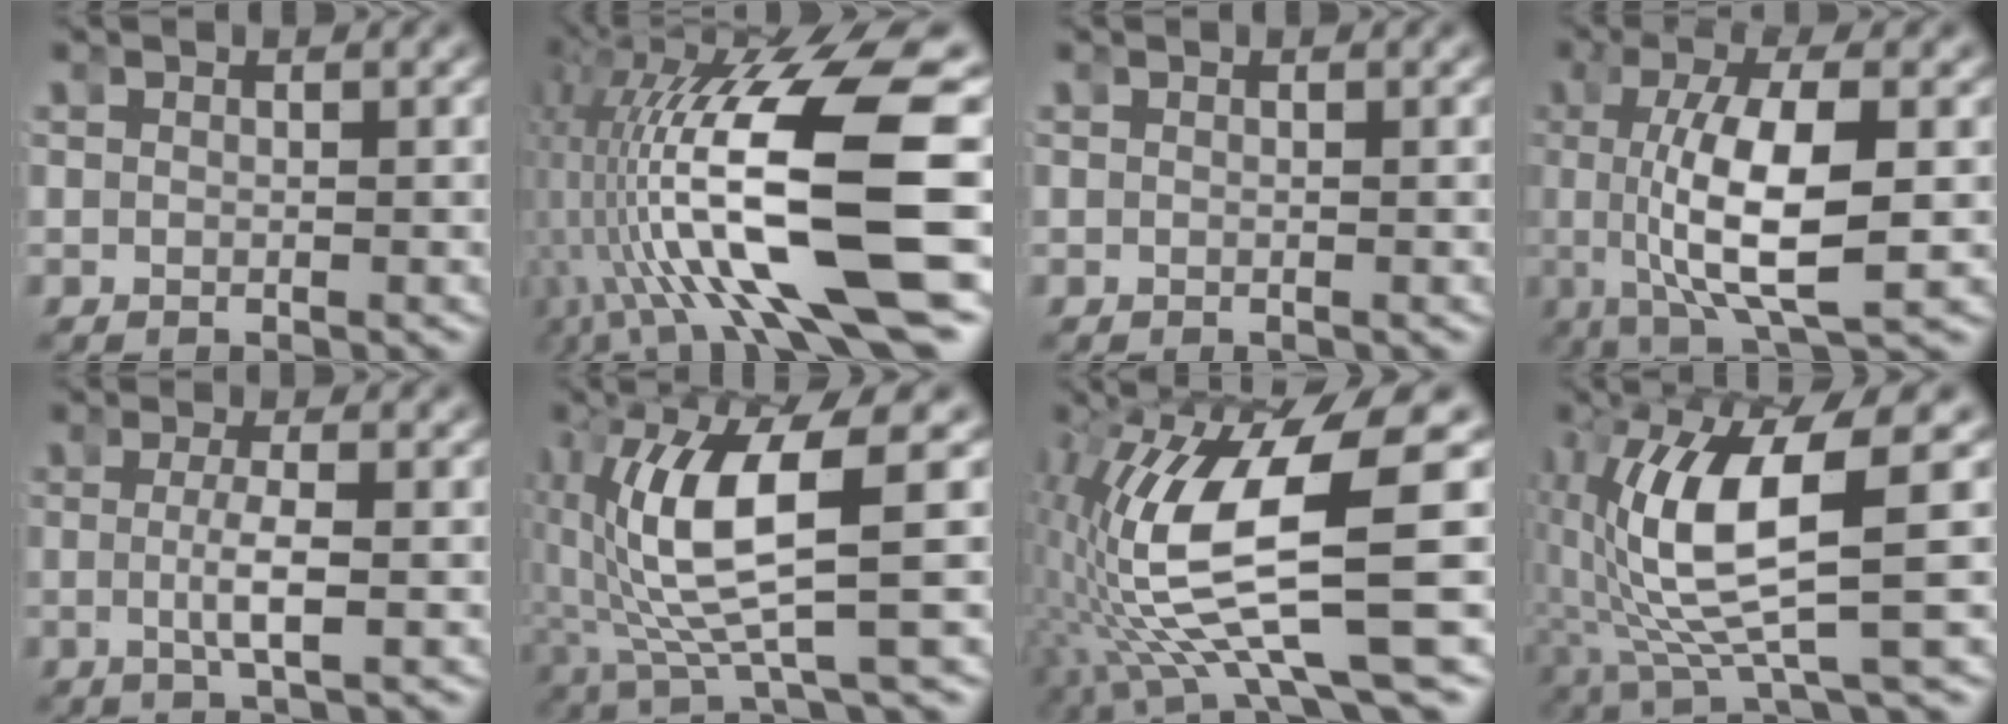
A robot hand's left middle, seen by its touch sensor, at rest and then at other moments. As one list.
[{"total": 18.5, "force": [-2.5, 8.3, 16.4], "torque": [-0.264, -0.020, -0.022]}, {"total": 0.0}, {"total": 9.1, "force": [-0.4, 2.7, 8.6], "torque": [-0.152, -0.010, -0.001]}, {"total": 2.5, "force": [-0.6, -0.2, 2.4], "torque": [-0.050, -0.009, -0.008]}, {"total": 8.9, "force": [-0.6, 2.5, 8.5], "torque": [-0.163, 0.001, -0.005]}, {"total": 14.1, "force": [-2.0, 6.5, 12.4], "torque": [-0.252, -0.029, -0.012]}, {"total": 10.1, "force": [-0.5, 3.1, 9.6], "torque": [-0.176, -0.003, -0.003]}]